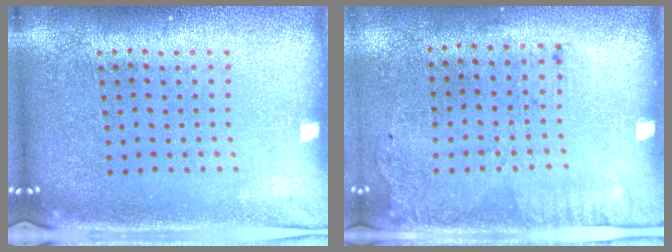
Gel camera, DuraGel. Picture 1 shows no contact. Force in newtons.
{"total": 1.7, "press": 1.1, "slide": 1.3}